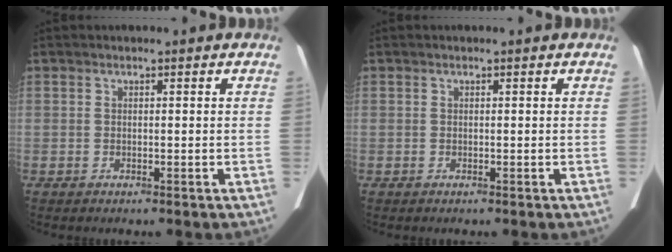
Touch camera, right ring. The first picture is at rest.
{"total": 0.0}